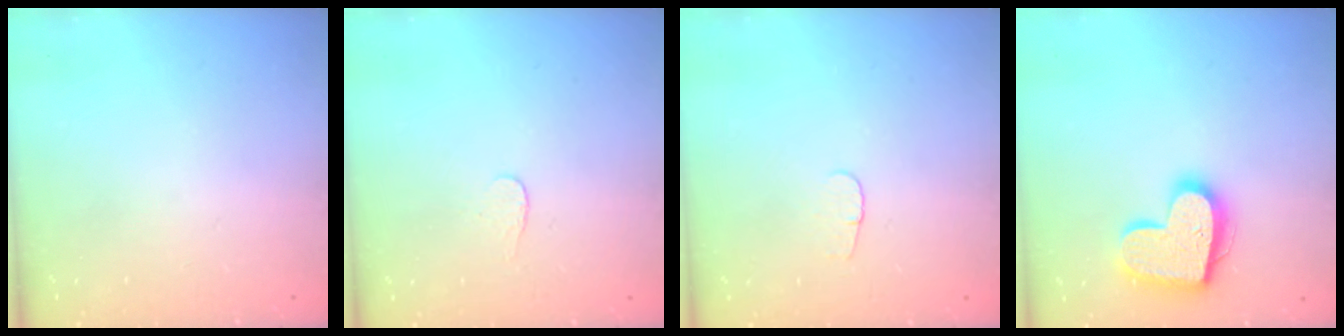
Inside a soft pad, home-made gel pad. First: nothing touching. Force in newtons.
{"total": 2.7, "press": 2.7, "slide": 0.3}
{"total": 3.6, "press": 3.6, "slide": 0.4}
{"total": 17.4, "press": 17.3, "slide": 1.4}